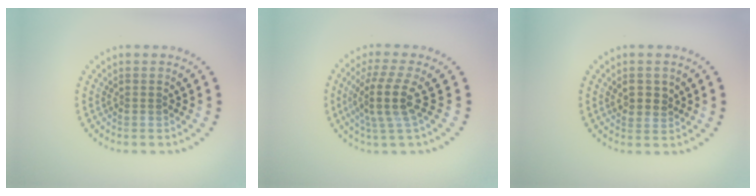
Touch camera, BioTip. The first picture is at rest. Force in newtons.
{"total": 3.8, "press": 2.8, "slide": 2.6}
{"total": 2.3, "press": 2.2, "slide": 0.6}